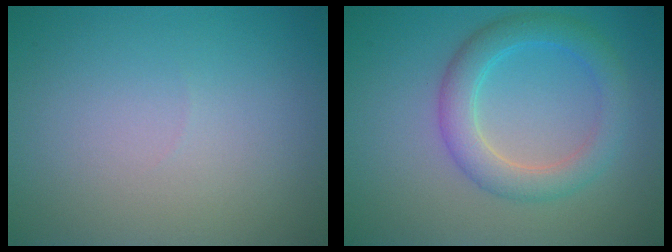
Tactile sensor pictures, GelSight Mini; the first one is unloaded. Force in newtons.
{"total": 4.1, "press": 4.0, "slide": 0.3}